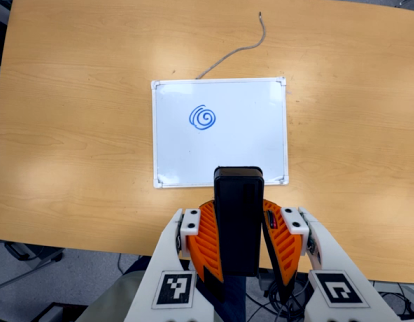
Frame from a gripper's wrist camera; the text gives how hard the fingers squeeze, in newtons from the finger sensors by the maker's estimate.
{"total": 10.9, "left": 8.6, "right": 13.2}